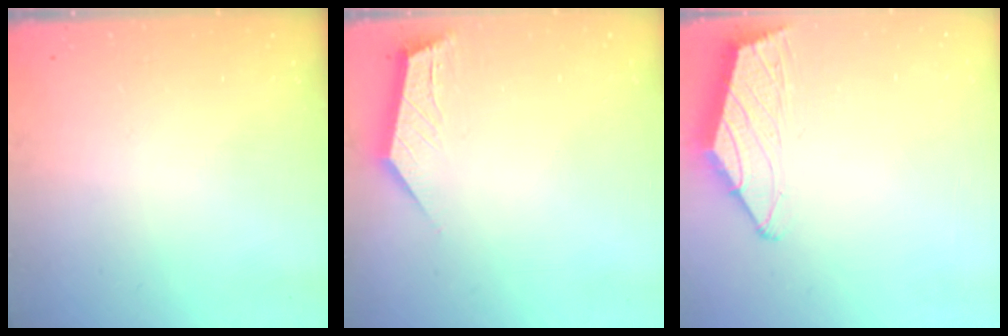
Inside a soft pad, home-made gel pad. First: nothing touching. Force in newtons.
{"total": 2.0, "press": 2.0, "slide": 0.3}
{"total": 1.4, "press": 1.3, "slide": 0.5}